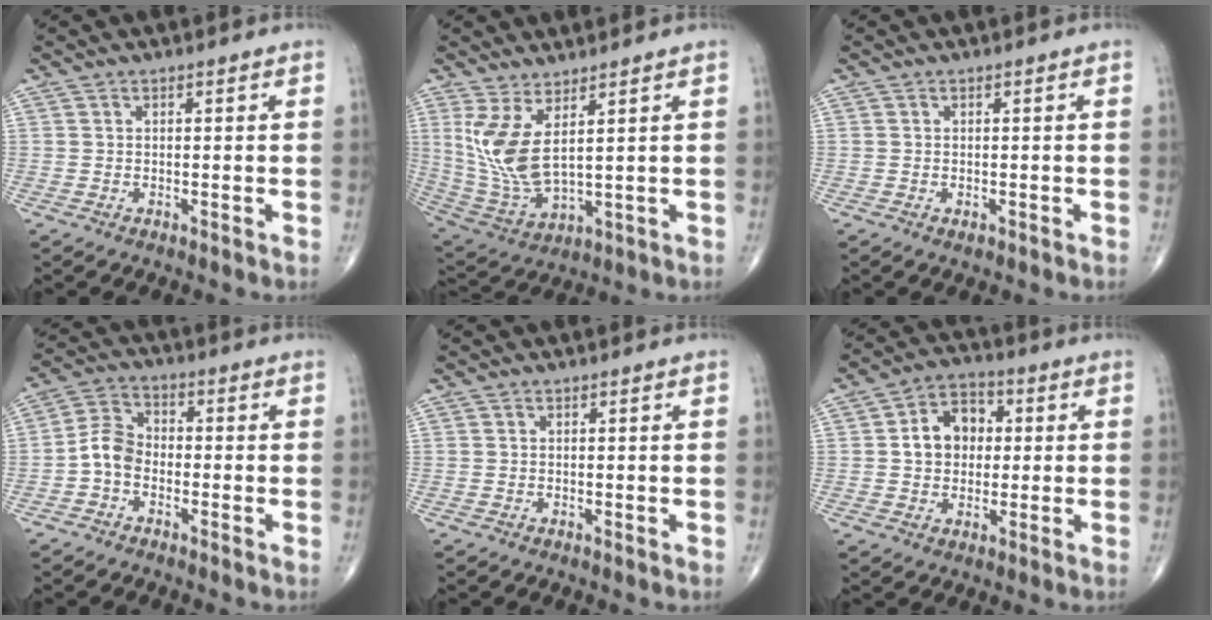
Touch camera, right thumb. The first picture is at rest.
{"total": 10.9, "force": [3.6, 3.8, 9.6], "torque": [-0.216, -0.035, 0.089]}
{"total": 0.6, "force": [-0.3, 0.4, 0.4], "torque": [-0.008, -0.001, -0.002]}
{"total": 5.8, "force": [-2.0, 4.1, 3.5], "torque": [-0.056, 0.023, -0.052]}
{"total": 0.0}
{"total": 9.1, "force": [0.9, 7.0, 5.7], "torque": [-0.066, 0.019, 0.007]}